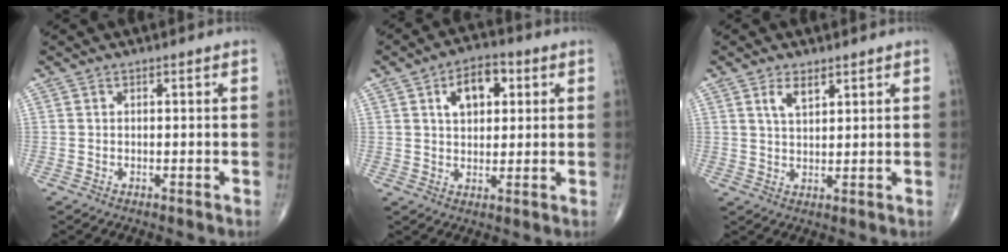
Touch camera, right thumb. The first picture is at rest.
{"total": 8.6, "force": [2.9, 5.2, 6.2], "torque": [-0.074, 0.002, 0.040]}
{"total": 3.8, "force": [2.3, 1.8, 2.6], "torque": [-0.041, -0.013, 0.044]}